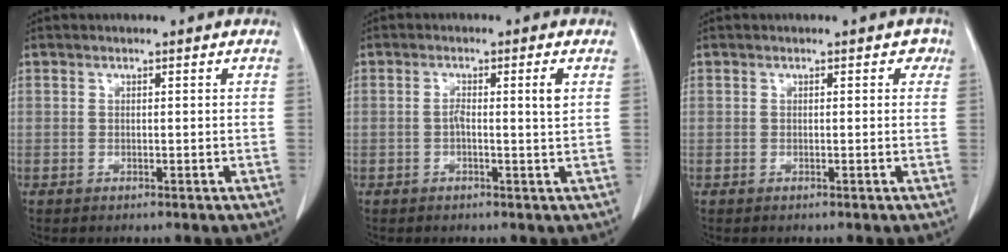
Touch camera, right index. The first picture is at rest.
{"total": 3.1, "force": [0.2, -0.2, 3.1], "torque": [-0.055, 0.002, 0.003]}
{"total": 1.0, "force": [0.4, 0.7, 0.6], "torque": [0.004, 0.005, -0.003]}